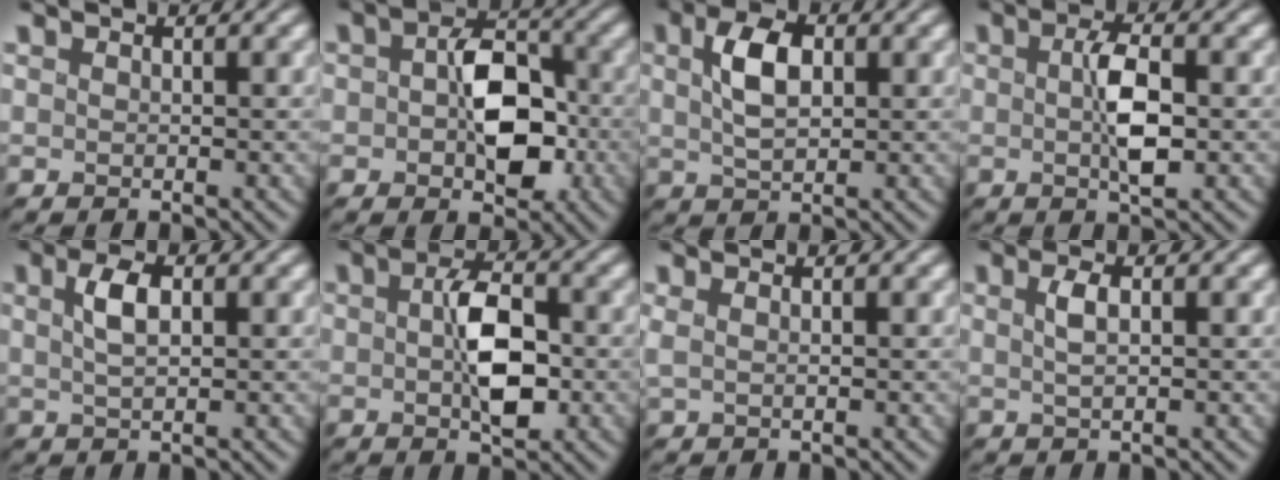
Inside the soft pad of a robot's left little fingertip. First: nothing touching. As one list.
[{"total": 6.0, "force": [-1.3, 3.8, 4.4], "torque": [-0.087, -0.002, -0.005]}, {"total": 3.3, "force": [0.2, 1.7, 2.9], "torque": [-0.077, 0.002, 0.023]}, {"total": 2.9, "force": [-0.8, 0.6, 2.7], "torque": [-0.074, 0.000, 0.005]}, {"total": 1.8, "force": [0.0, 0.5, 1.7], "torque": [-0.056, 0.002, 0.021]}, {"total": 4.3, "force": [-1.1, 2.1, 3.6], "torque": [-0.084, -0.001, 0.002]}, {"total": 0.7, "force": [0.1, 0.2, 0.7], "torque": [-0.017, 0.006, 0.005]}, {"total": 1.0, "force": [-0.3, -0.1, 1.0], "torque": [-0.037, 0.000, 0.014]}]